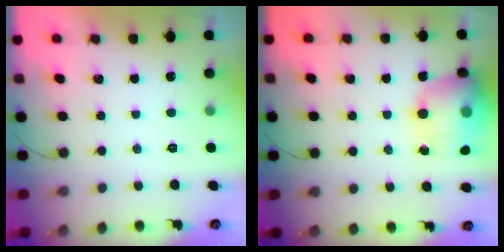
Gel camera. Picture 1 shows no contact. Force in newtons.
{"total": 17.8, "press": 17.5, "slide": 3.0}